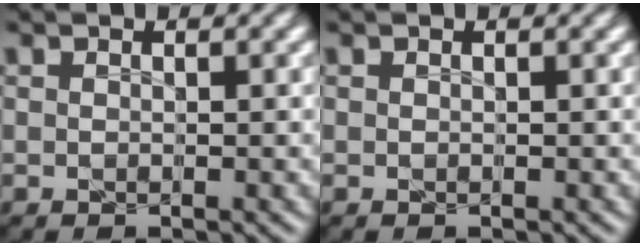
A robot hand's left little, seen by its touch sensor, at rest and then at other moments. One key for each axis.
{"total": 0.0}